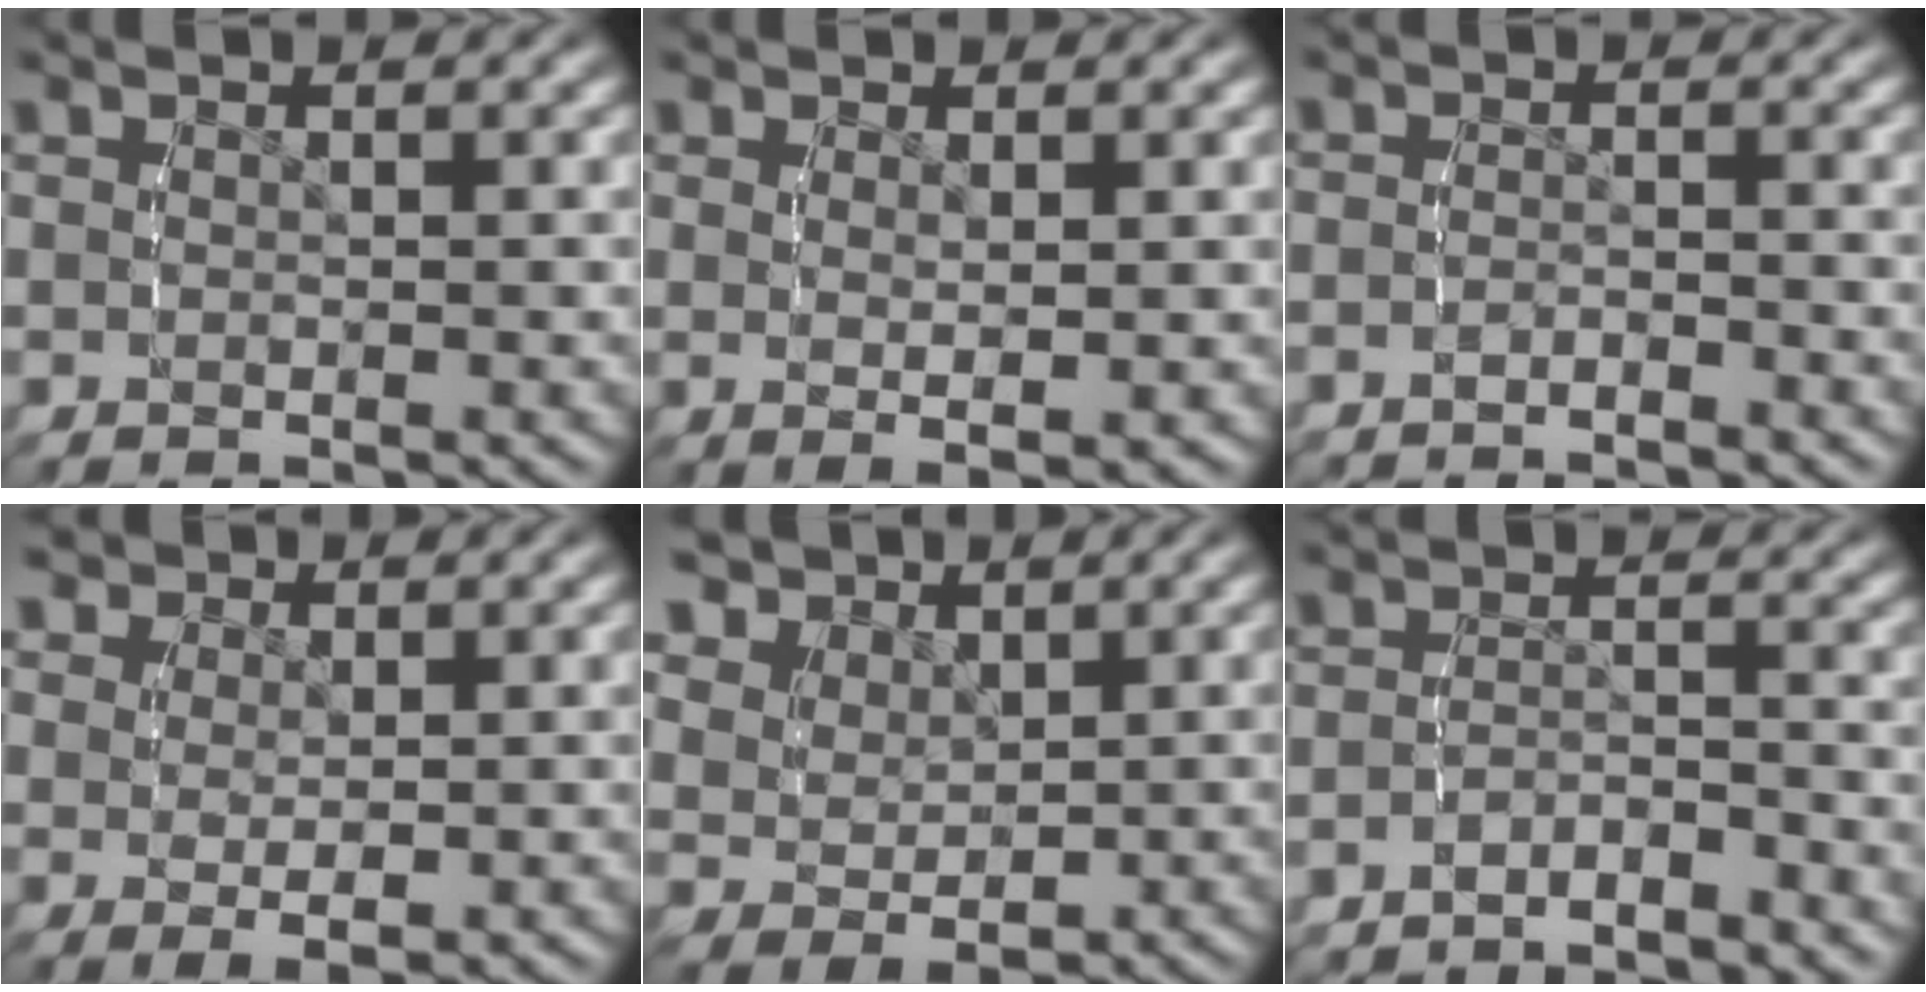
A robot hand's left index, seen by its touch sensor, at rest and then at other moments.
{"total": 1.8, "force": [0.3, -0.2, 1.8], "torque": [-0.029, -0.016, 0.018]}
{"total": 2.3, "force": [-2.2, 0.7, 0.1], "torque": [-0.010, -0.009, -0.036]}
{"total": 2.9, "force": [1.1, 1.5, 2.2], "torque": [-0.039, -0.018, 0.031]}
{"total": 7.2, "force": [3.3, 4.9, 4.2], "torque": [-0.073, -0.012, 0.065]}
{"total": 4.4, "force": [-4.1, 1.4, 0.6], "torque": [-0.012, -0.017, -0.068]}